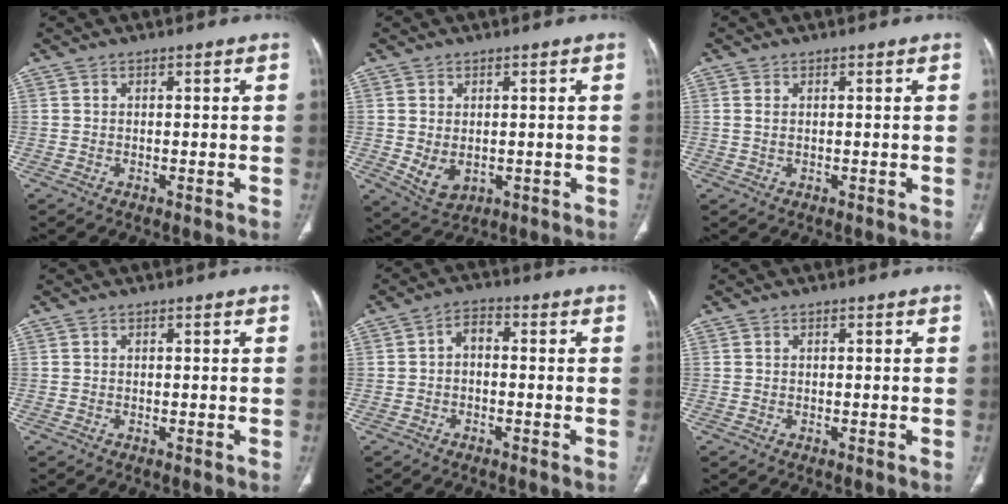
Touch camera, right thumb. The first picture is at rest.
{"total": 5.0, "force": [-0.3, 3.5, 3.5], "torque": [-0.060, -0.010, 0.014]}
{"total": 1.2, "force": [0.3, 0.5, 1.0], "torque": [-0.030, 0.004, 0.012]}
{"total": 0.0}
{"total": 3.3, "force": [-0.4, 2.0, 2.7], "torque": [-0.039, 0.017, -0.017]}
{"total": 0.0}